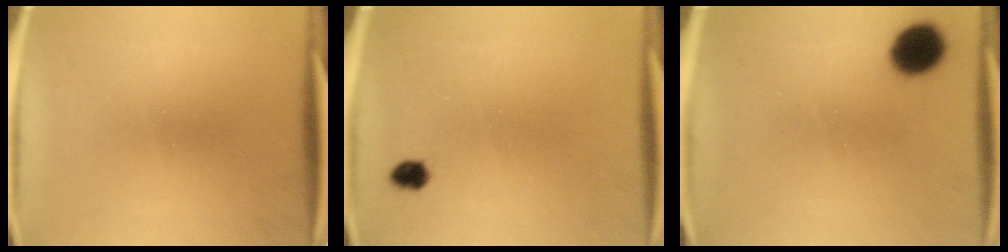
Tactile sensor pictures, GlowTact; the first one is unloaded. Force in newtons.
{"total": 2.1}
{"total": 9.2}